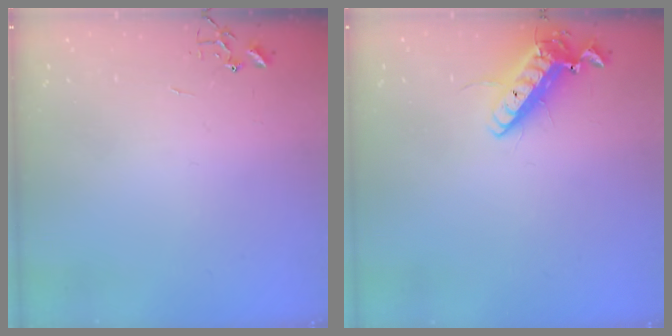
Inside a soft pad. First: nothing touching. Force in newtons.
{"total": 14.3, "press": 14.0, "slide": 2.8}